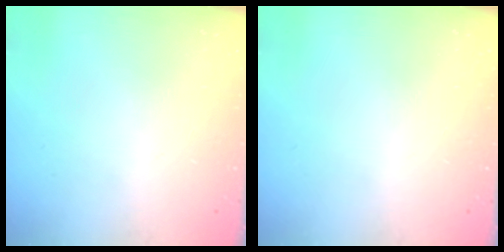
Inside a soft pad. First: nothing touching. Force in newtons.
{"total": 0.0}